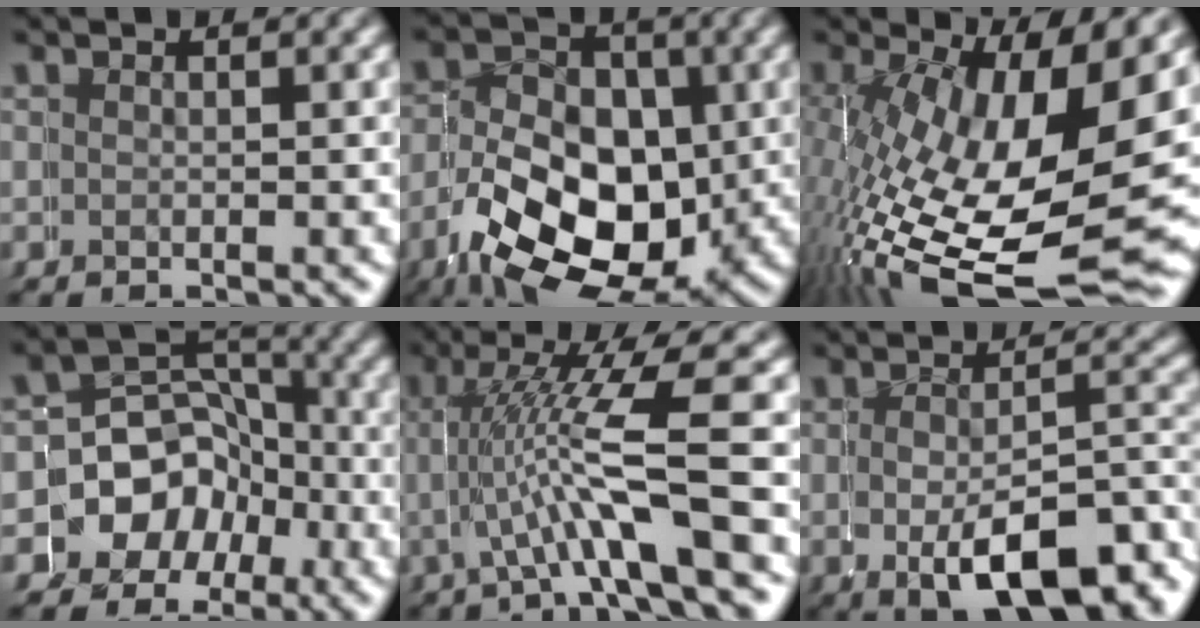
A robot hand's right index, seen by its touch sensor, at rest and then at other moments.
{"total": 13.4, "force": [-3.4, 9.8, 8.5], "torque": [-0.135, -0.050, -0.033]}
{"total": 13.5, "force": [-3.6, 6.7, 11.2], "torque": [-0.205, -0.062, -0.022]}
{"total": 9.0, "force": [-1.7, 8.7, 1.3], "torque": [-0.031, -0.015, -0.038]}
{"total": 4.8, "force": [0.2, -0.1, 4.8], "torque": [-0.096, 0.002, 0.003]}
{"total": 6.6, "force": [-2.9, 2.6, 5.4], "torque": [-0.069, -0.021, -0.037]}